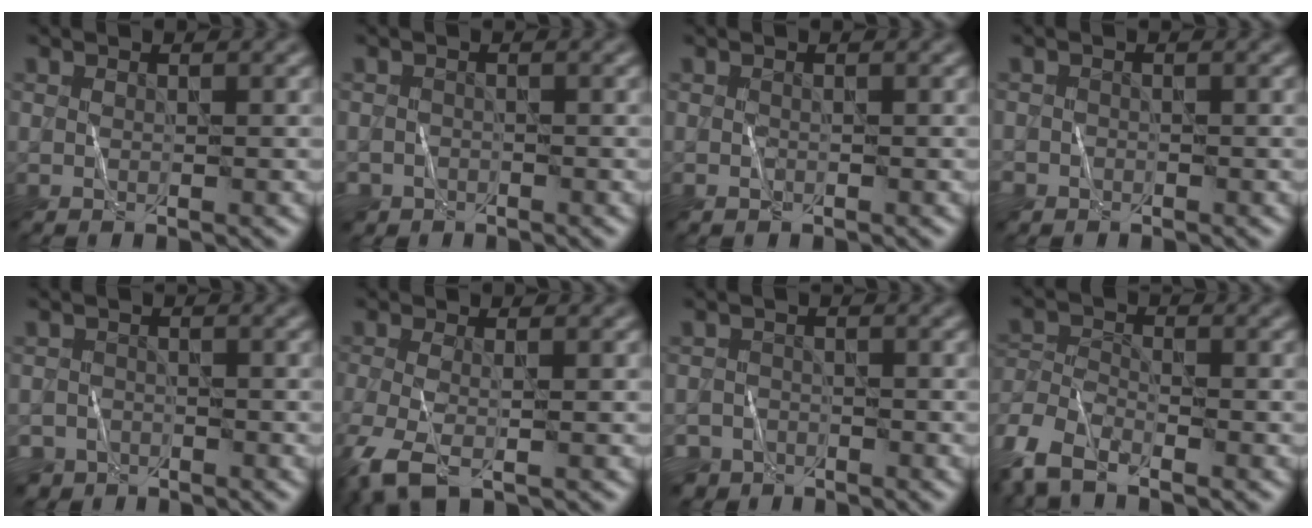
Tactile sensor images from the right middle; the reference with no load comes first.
{"total": 1.9, "force": [-1.4, 1.2, -0.2], "torque": [0.013, 0.002, -0.025]}
{"total": 0.5, "force": [-0.2, 0.4, 0.2], "torque": [-0.004, -0.001, -0.003]}
{"total": 1.5, "force": [-1.0, 1.1, 0.0], "torque": [0.005, 0.004, -0.019]}
{"total": 3.3, "force": [-2.7, 1.9, 0.1], "torque": [0.012, -0.001, -0.048]}
{"total": 4.6, "force": [-2.4, 1.7, 3.5], "torque": [-0.089, -0.011, -0.052]}
{"total": 3.7, "force": [-3.0, 2.2, 0.3], "torque": [0.009, -0.003, -0.050]}
{"total": 5.4, "force": [-4.1, 2.1, 2.8], "torque": [-0.062, -0.006, -0.093]}